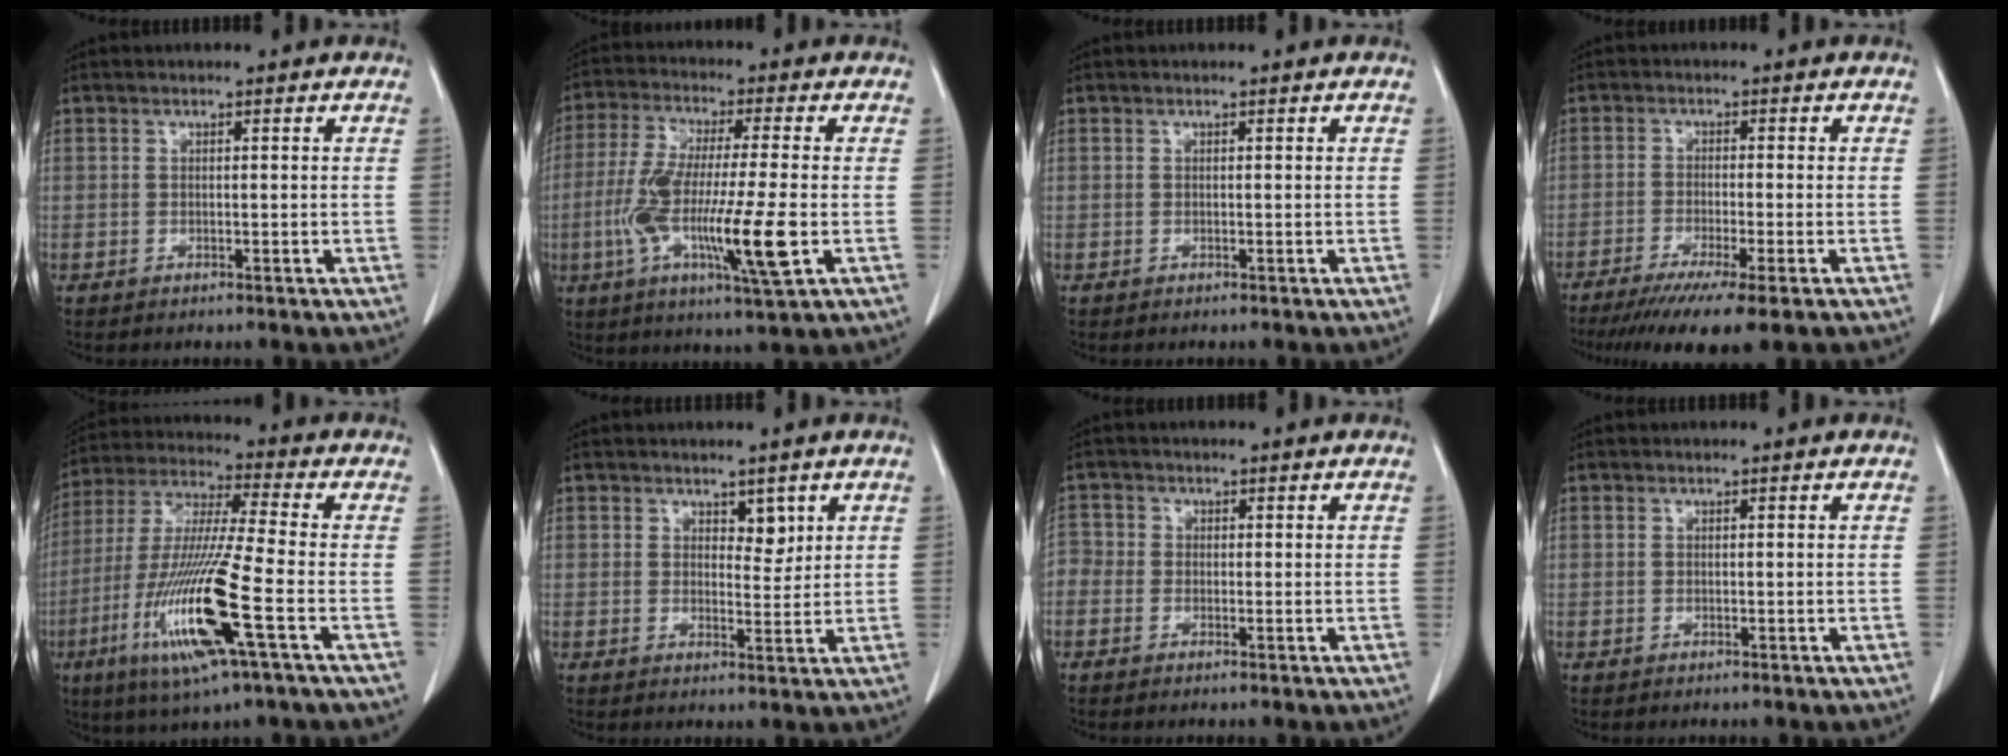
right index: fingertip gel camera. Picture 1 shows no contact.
{"total": 15.0, "force": [-3.4, 1.1, 14.5], "torque": [-0.280, -0.024, -0.064]}
{"total": 0.0}
{"total": 10.3, "force": [-7.3, 0.2, 7.3], "torque": [-0.107, -0.024, -0.112]}
{"total": 17.0, "force": [-6.1, 0.2, 15.9], "torque": [-0.334, -0.024, -0.116]}
{"total": 2.8, "force": [1.6, 1.5, 1.8], "torque": [-0.019, -0.005, 0.026]}
{"total": 2.3, "force": [-0.6, 1.9, 1.1], "torque": [-0.023, 0.005, -0.017]}
{"total": 0.0}